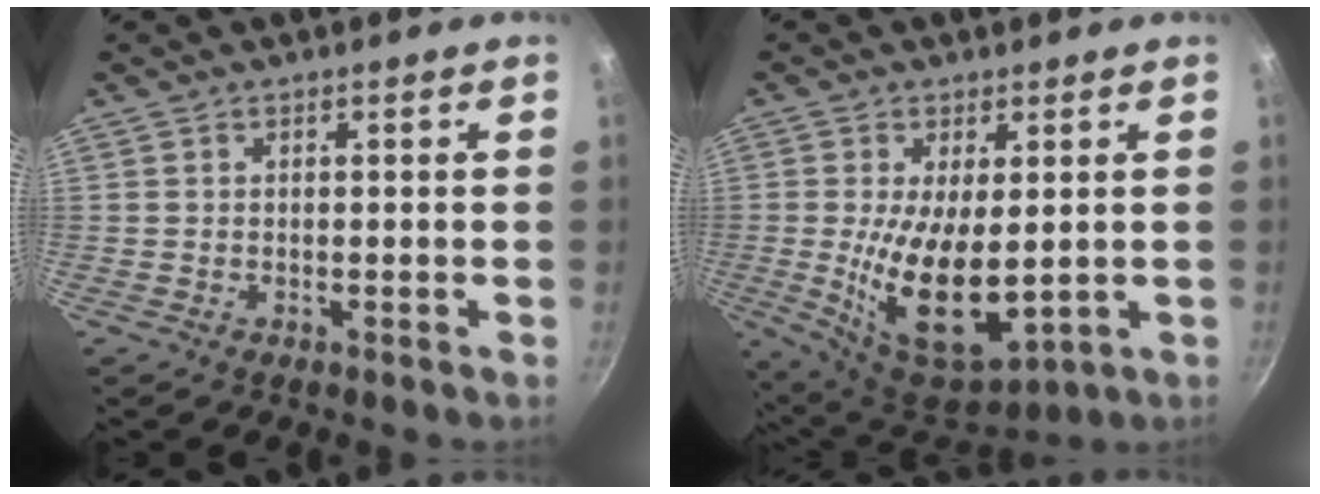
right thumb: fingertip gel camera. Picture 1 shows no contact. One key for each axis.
{"total": 15.0, "fx": -0.6, "fy": 7.1, "fz": 13.2, "tx": -0.224, "ty": -0.022, "tz": 0.009}